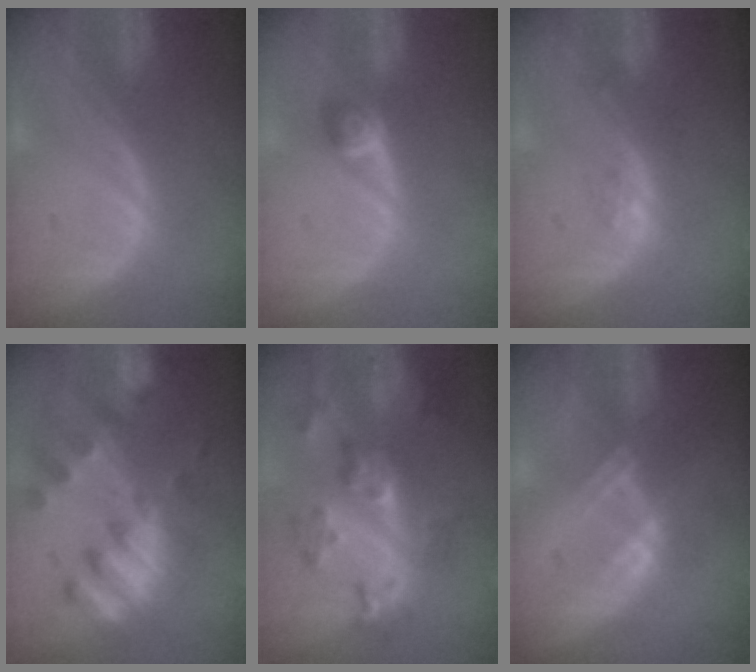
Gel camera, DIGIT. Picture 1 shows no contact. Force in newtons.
{"total": 2.7, "press": 2.5, "slide": 1.1}
{"total": 1.6, "press": 1.6, "slide": 0.1}
{"total": 10.1, "press": 8.8, "slide": 4.9}
{"total": 8.7, "press": 7.8, "slide": 3.8}
{"total": 2.7, "press": 2.7, "slide": 0.3}